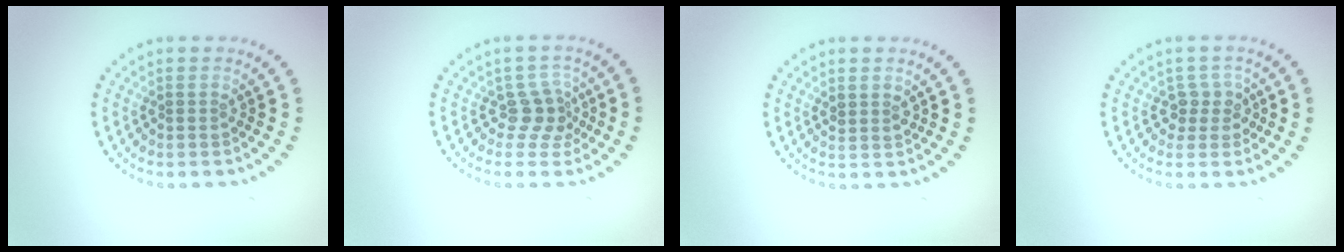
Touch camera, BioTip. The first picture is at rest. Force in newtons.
{"total": 2.3, "press": 1.7, "slide": 1.6}
{"total": 1.2, "press": 1.1, "slide": 0.6}
{"total": 2.0, "press": 1.7, "slide": 1.0}